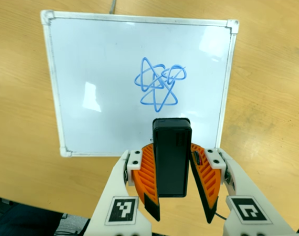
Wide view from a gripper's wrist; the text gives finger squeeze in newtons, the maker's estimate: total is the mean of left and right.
{"total": 6.2, "left": 5.3, "right": 7.0}